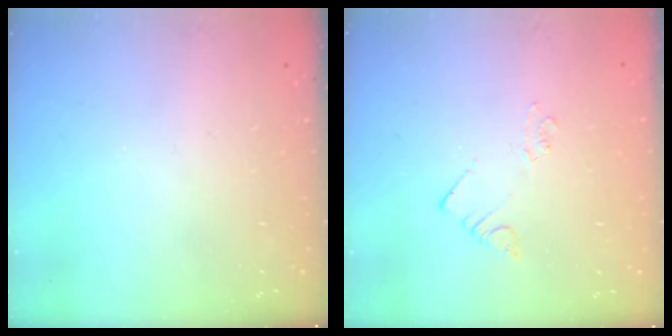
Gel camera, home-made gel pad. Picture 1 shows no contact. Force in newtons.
{"total": 1.9, "press": 1.9, "slide": 0.1}